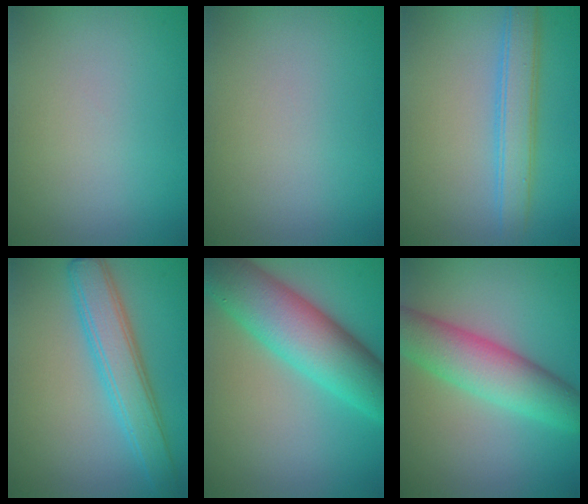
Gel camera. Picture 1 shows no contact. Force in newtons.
{"total": 0.0}
{"total": 3.7, "press": 3.7, "slide": 0.1}
{"total": 4.9, "press": 4.9, "slide": 0.2}
{"total": 10.2, "press": 10.2, "slide": 0.2}
{"total": 6.9, "press": 6.9, "slide": 0.3}